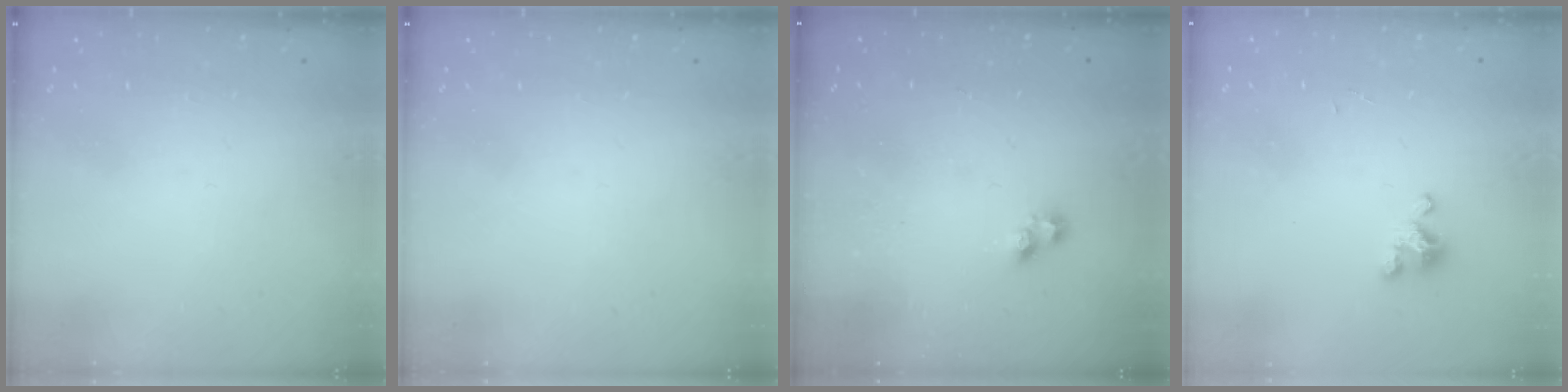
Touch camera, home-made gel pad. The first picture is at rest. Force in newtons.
{"total": 0.0}
{"total": 0.9, "press": 0.4, "slide": 0.8}
{"total": 2.3, "press": 2.2, "slide": 0.4}